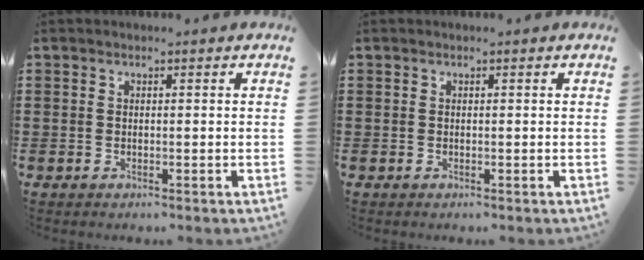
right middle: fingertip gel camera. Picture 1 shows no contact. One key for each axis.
{"total": 0.0}